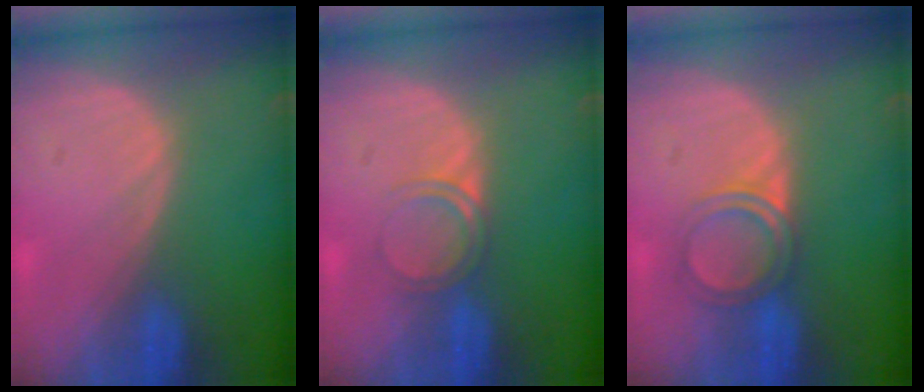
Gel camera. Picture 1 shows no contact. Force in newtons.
{"total": 2.8, "press": 2.8, "slide": 0.2}
{"total": 4.2, "press": 4.0, "slide": 1.4}